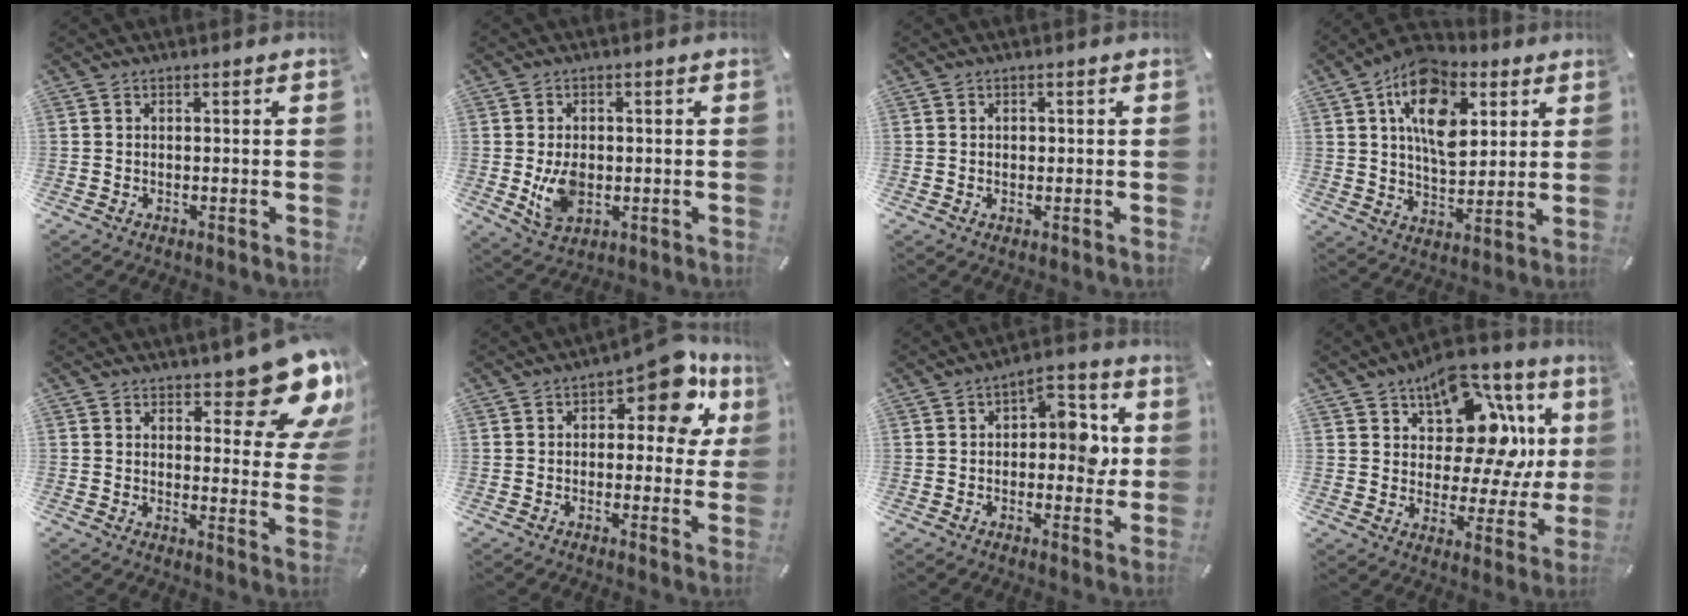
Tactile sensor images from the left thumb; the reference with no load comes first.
{"total": 7.1, "force": [-0.5, 5.1, 4.9], "torque": [-0.095, -0.005, -0.010]}
{"total": 0.9, "force": [0.1, 0.9, 0.3], "torque": [0.001, 0.001, -0.001]}
{"total": 15.7, "force": [6.4, 9.8, 10.4], "torque": [-0.165, -0.012, 0.116]}
{"total": 13.9, "force": [10.0, 5.2, 8.0], "torque": [-0.085, -0.087, 0.170]}
{"total": 13.5, "force": [6.0, 6.1, 10.5], "torque": [-0.124, -0.032, 0.096]}
{"total": 8.6, "force": [0.4, 5.4, 6.8], "torque": [-0.079, 0.003, -0.001]}
{"total": 15.0, "force": [8.1, 9.0, 8.8], "torque": [-0.118, -0.074, 0.140]}